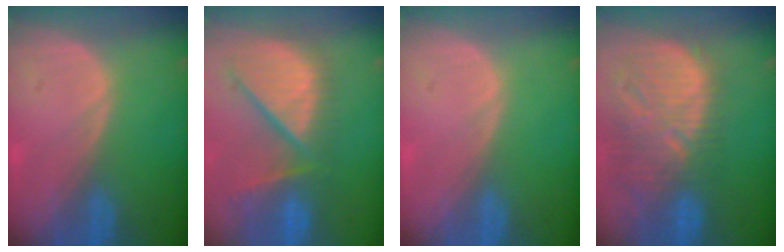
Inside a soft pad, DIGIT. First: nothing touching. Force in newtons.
{"total": 11.9, "press": 10.3, "slide": 5.9}
{"total": 0.0}
{"total": 13.3, "press": 11.4, "slide": 6.8}